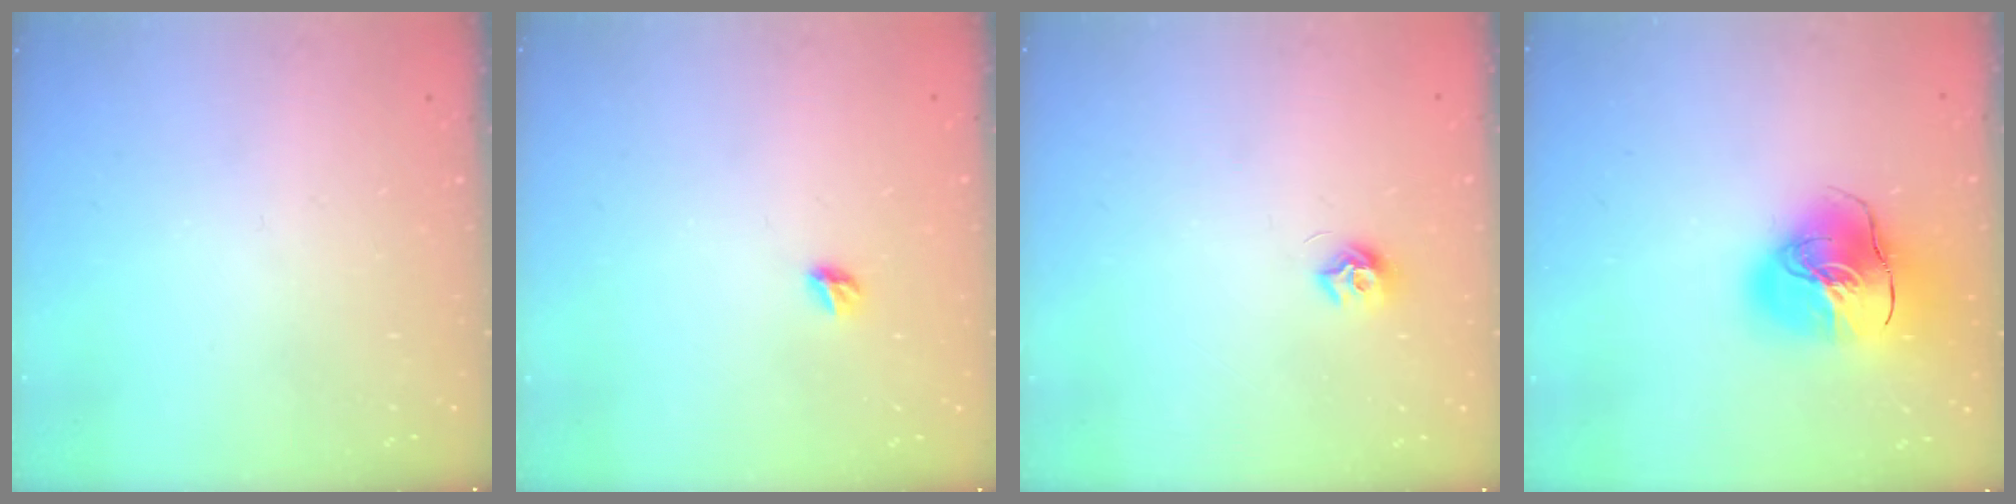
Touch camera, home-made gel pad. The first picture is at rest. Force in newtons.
{"total": 5.1, "press": 5.1, "slide": 0.5}
{"total": 7.6, "press": 7.6, "slide": 0.6}
{"total": 18.1, "press": 17.9, "slide": 2.6}